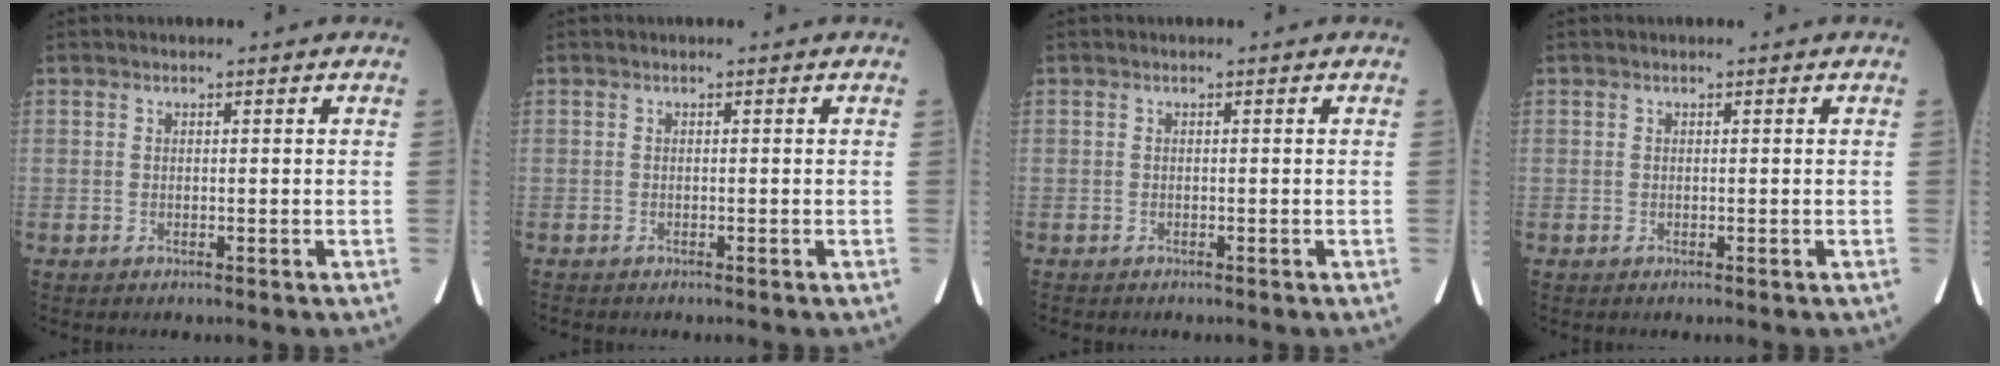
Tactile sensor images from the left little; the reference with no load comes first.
{"total": 0.6, "force": [-0.6, 0.2, 0.2], "torque": [-0.006, -0.002, -0.007]}
{"total": 0.7, "force": [-0.6, 0.2, 0.3], "torque": [-0.007, -0.001, -0.007]}
{"total": 0.0}